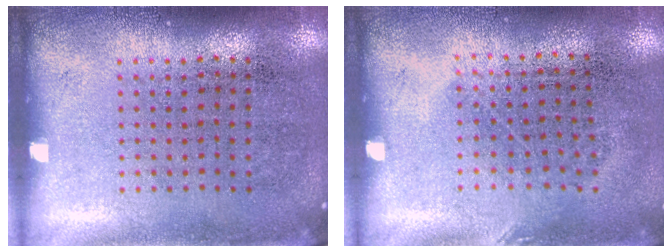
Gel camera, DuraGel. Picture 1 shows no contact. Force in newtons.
{"total": 0.8, "press": 0.6, "slide": 0.5}